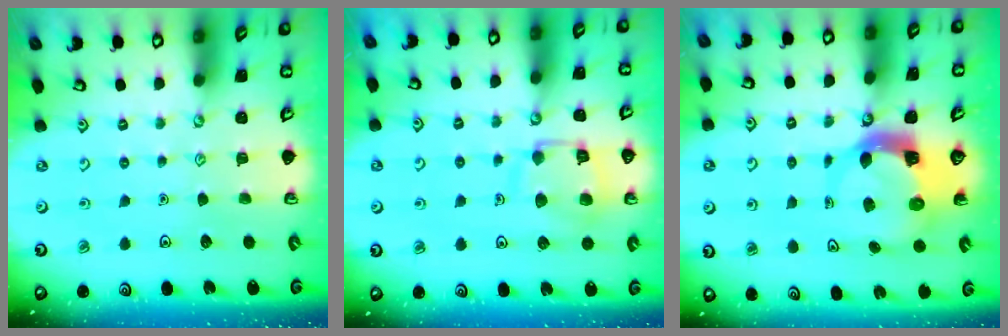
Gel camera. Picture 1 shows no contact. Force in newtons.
{"total": 12.4, "press": 12.4, "slide": 1.4}
{"total": 5.4, "press": 5.4, "slide": 0.8}